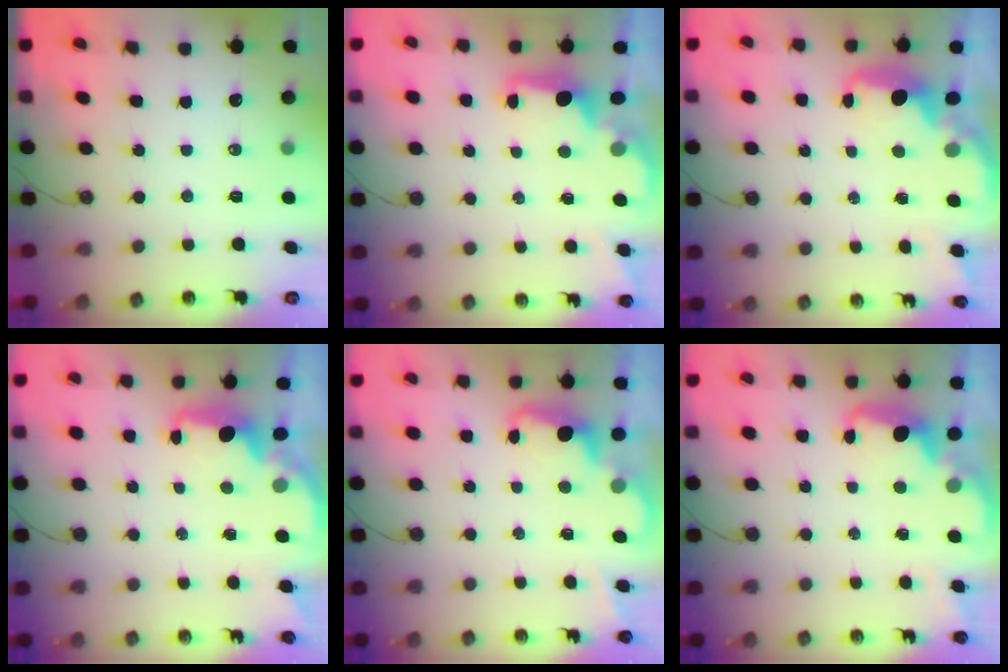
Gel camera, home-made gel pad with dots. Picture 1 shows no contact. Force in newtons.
{"total": 2.2, "press": 2.1, "slide": 0.7}
{"total": 2.9, "press": 2.9, "slide": 0.5}
{"total": 2.9, "press": 2.8, "slide": 0.9}
{"total": 2.4, "press": 2.4, "slide": 0.5}
{"total": 2.2, "press": 2.2, "slide": 0.6}